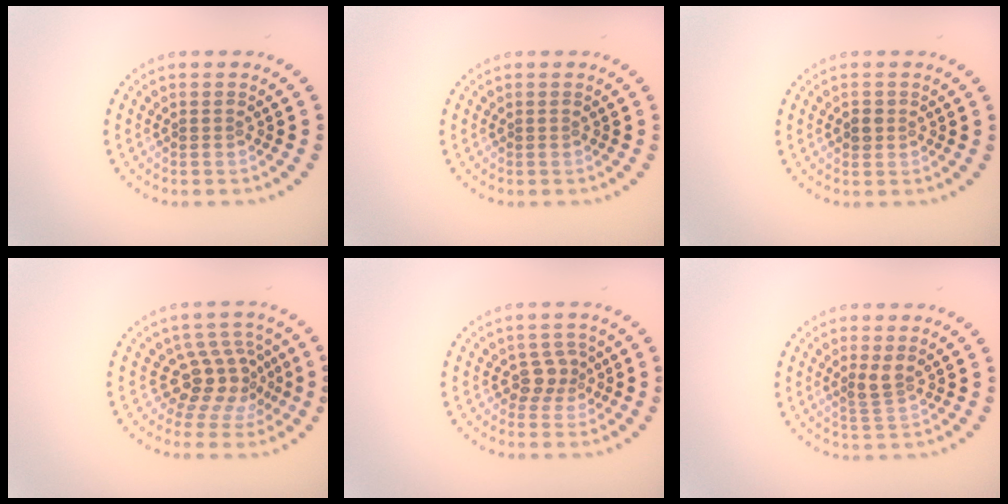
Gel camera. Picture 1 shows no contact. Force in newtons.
{"total": 0.0}
{"total": 1.1, "press": 1.1, "slide": 0.3}
{"total": 4.1, "press": 3.1, "slide": 2.6}
{"total": 2.1, "press": 1.6, "slide": 1.4}
{"total": 1.8, "press": 1.4, "slide": 1.1}